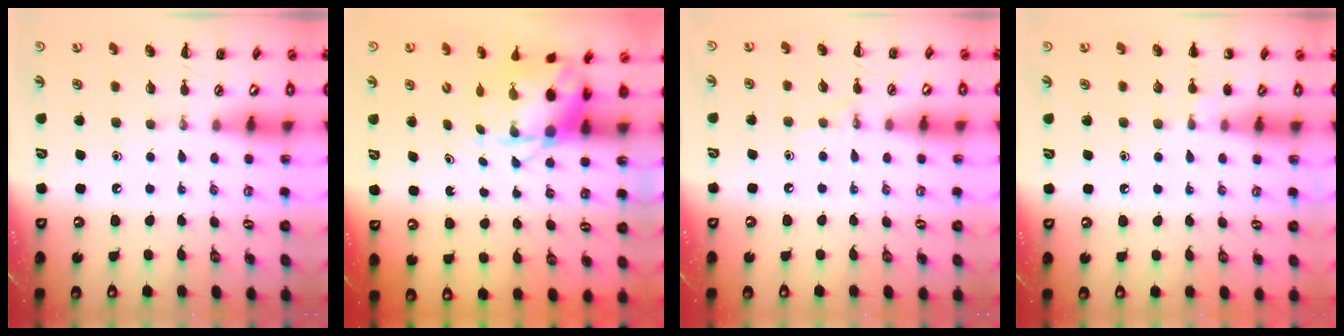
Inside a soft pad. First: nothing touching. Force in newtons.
{"total": 5.4, "press": 5.3, "slide": 0.7}
{"total": 5.0, "press": 4.8, "slide": 1.4}
{"total": 5.8, "press": 5.5, "slide": 1.9}